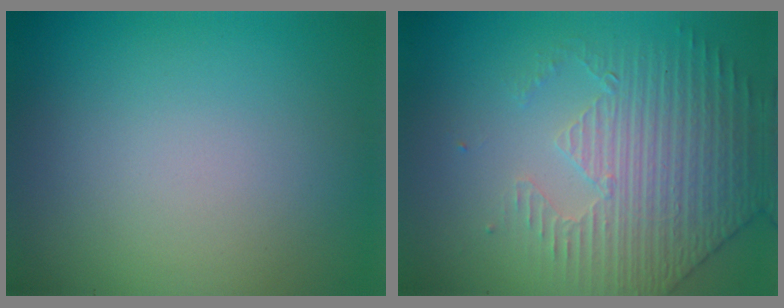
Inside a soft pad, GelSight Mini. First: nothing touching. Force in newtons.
{"total": 4.4, "press": 3.6, "slide": 2.5}